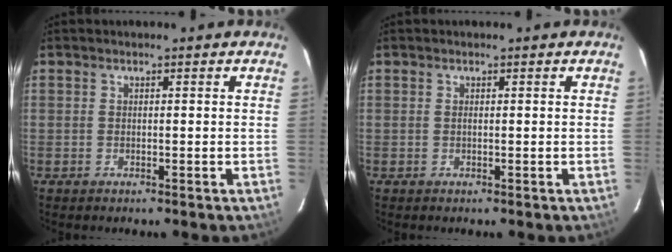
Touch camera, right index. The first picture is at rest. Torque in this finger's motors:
{"motor_torque": [0.08, 0.02, 0.06, 0.02]}